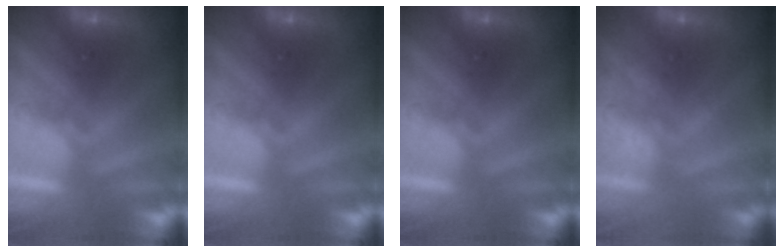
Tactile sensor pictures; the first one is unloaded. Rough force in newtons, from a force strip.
{"total": 0.0}
{"total": 0.0}
{"total": 2.1}